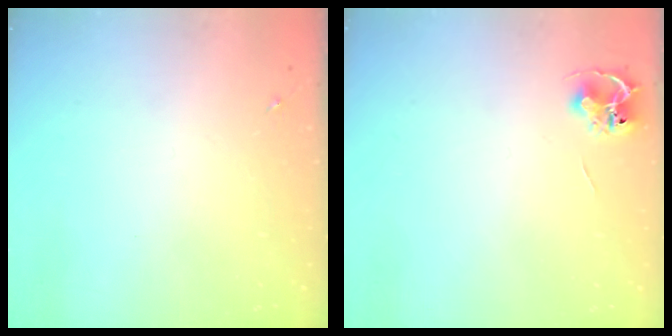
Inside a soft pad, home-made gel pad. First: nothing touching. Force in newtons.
{"total": 6.5, "press": 6.5, "slide": 0.5}